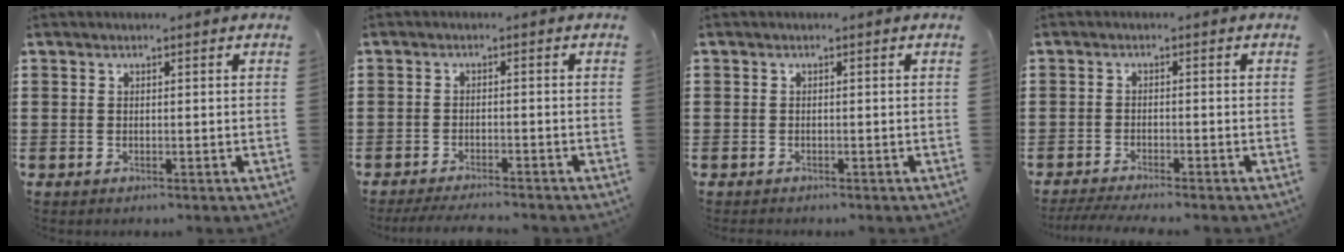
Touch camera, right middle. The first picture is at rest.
{"total": 2.7, "force": [-2.6, 0.0, 0.7], "torque": [-0.012, 0.001, -0.052]}
{"total": 0.7, "force": [-0.6, 0.3, -0.1], "torque": [0.002, 0.003, -0.014]}
{"total": 2.5, "force": [-2.3, -0.1, 0.9], "torque": [-0.020, -0.003, -0.048]}